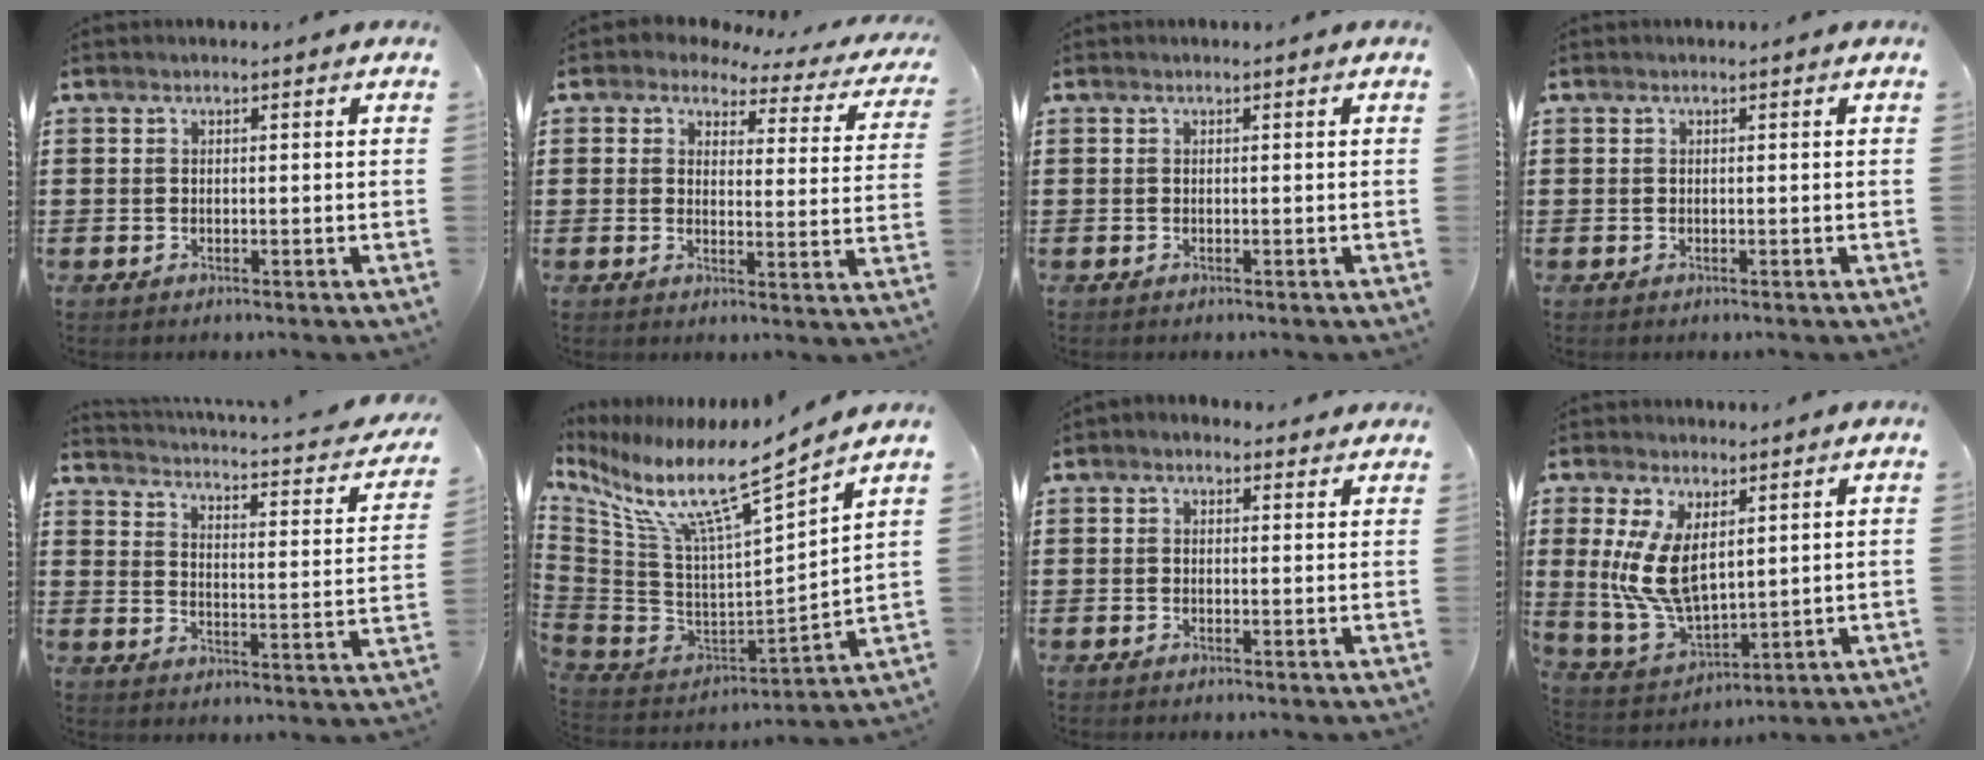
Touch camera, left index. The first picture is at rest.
{"total": 3.2, "force": [2.6, 1.4, 1.3], "torque": [-0.043, -0.014, 0.042]}
{"total": 0.0}
{"total": 0.0}
{"total": 1.9, "force": [1.4, -0.4, 1.2], "torque": [-0.040, -0.030, 0.009]}
{"total": 9.8, "force": [6.7, 0.7, 7.2], "torque": [-0.163, -0.062, 0.105]}
{"total": 1.2, "force": [0.6, 0.9, 0.6], "torque": [-0.014, 0.007, 0.009]}
{"total": 9.7, "force": [2.6, 5.1, 7.8], "torque": [-0.194, -0.010, 0.043]}